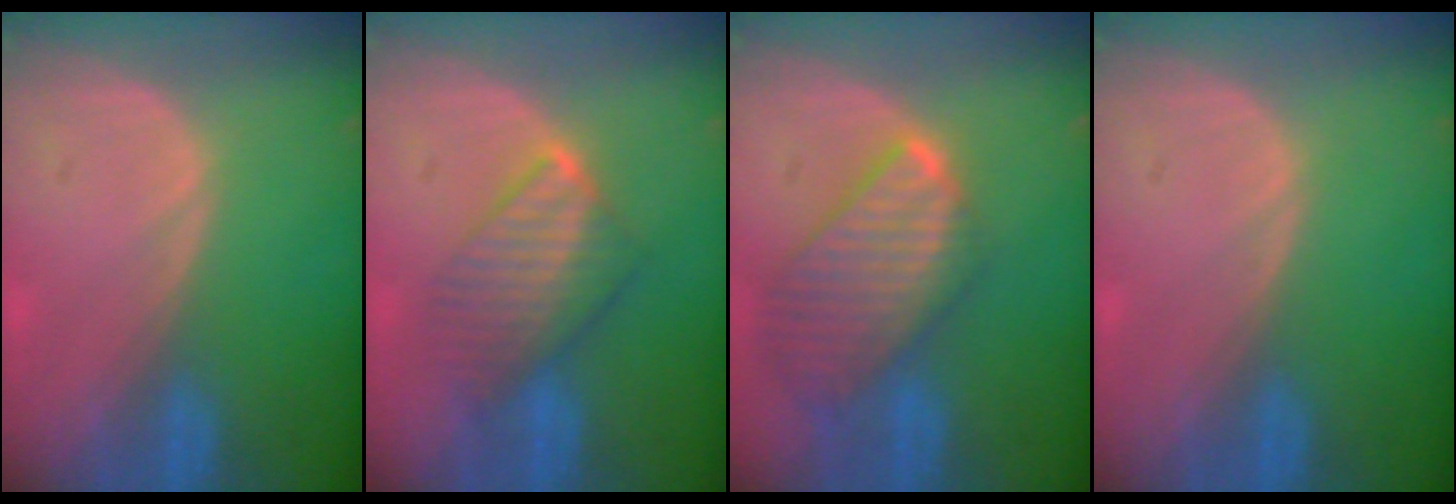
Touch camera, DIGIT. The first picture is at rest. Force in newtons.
{"total": 6.5, "press": 6.5, "slide": 0.6}
{"total": 9.7, "press": 8.4, "slide": 4.9}
{"total": 0.0}